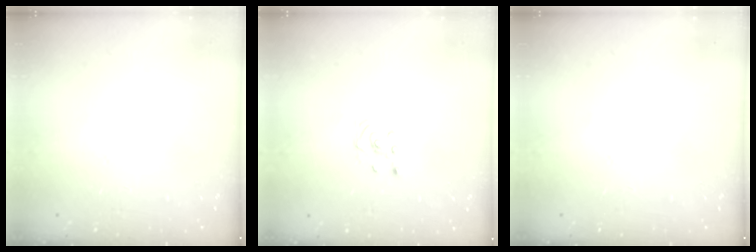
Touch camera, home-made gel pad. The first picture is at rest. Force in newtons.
{"total": 1.9, "press": 1.7, "slide": 0.8}
{"total": 0.0}